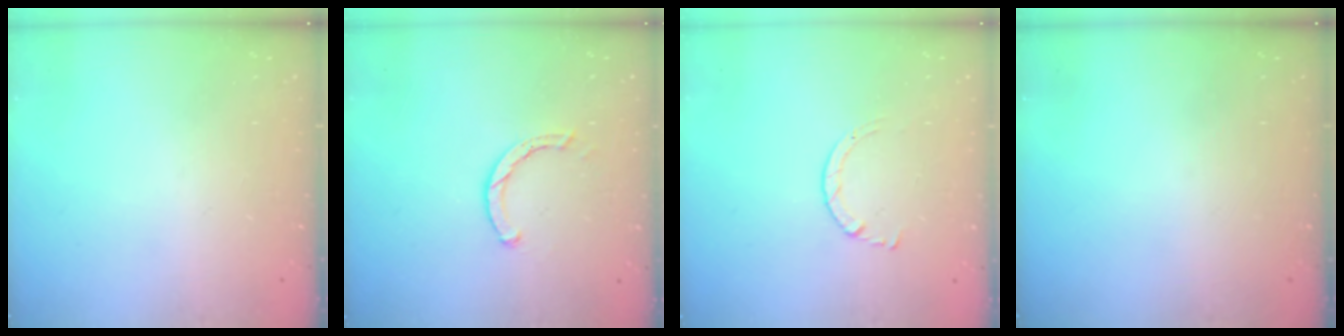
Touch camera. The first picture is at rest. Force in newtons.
{"total": 2.0, "press": 2.0, "slide": 0.2}
{"total": 1.7, "press": 1.7, "slide": 0.2}
{"total": 0.0}